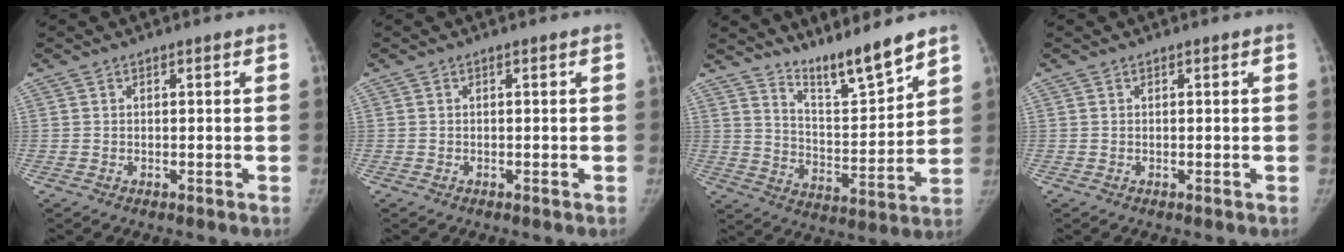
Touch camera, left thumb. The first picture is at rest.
{"total": 0.0}
{"total": 11.4, "force": [9.8, 1.1, 5.7], "torque": [-0.079, -0.078, 0.177]}
{"total": 0.0}